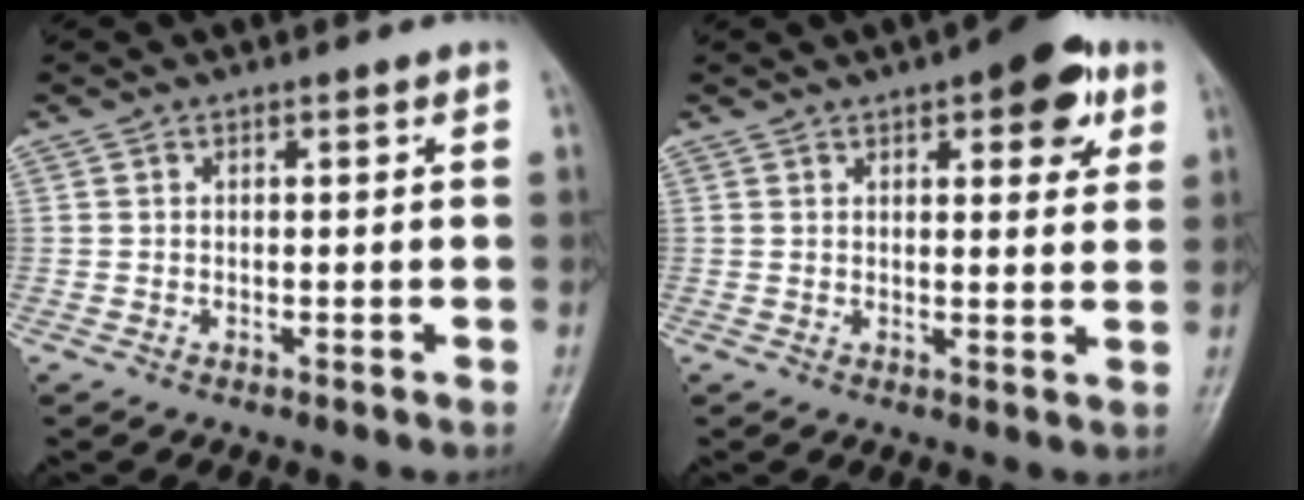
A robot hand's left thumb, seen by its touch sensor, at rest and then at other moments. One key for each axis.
{"total": 11.2, "fx": 5.5, "fy": 4.0, "fz": 8.9, "tx": -0.087, "ty": -0.015, "tz": 0.067}